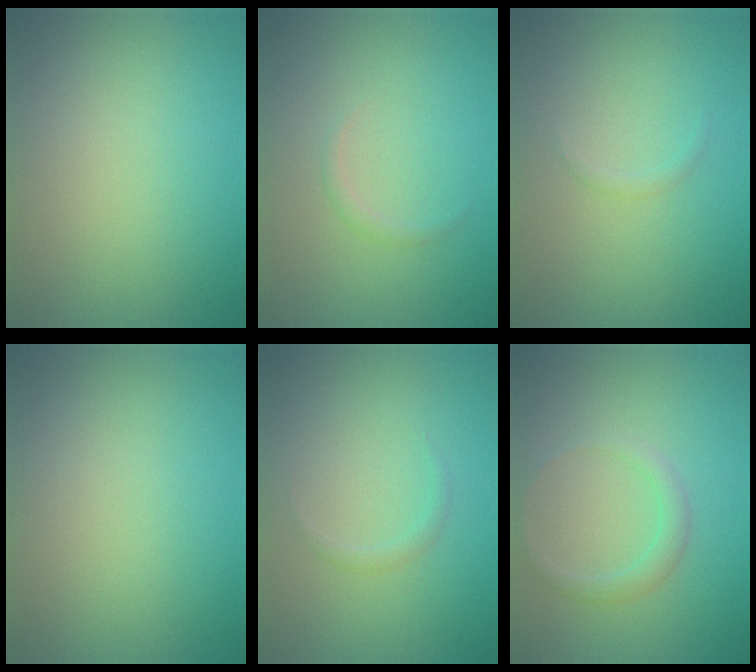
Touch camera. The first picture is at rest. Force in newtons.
{"total": 0.7, "press": 0.7, "slide": 0.1}
{"total": 0.5, "press": 0.5, "slide": 0.0}
{"total": 0.0}
{"total": 0.7, "press": 0.7, "slide": 0.0}
{"total": 1.6, "press": 1.6, "slide": 0.1}